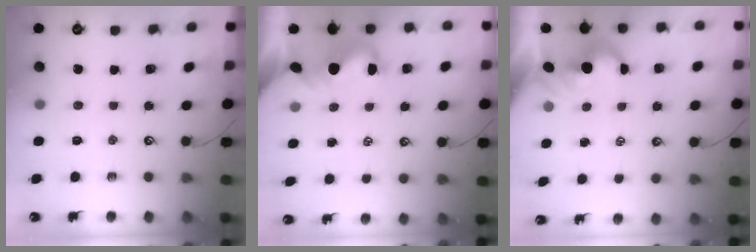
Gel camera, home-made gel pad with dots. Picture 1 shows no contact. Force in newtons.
{"total": 1.5, "press": 1.2, "slide": 0.9}
{"total": 1.7, "press": 1.4, "slide": 1.0}